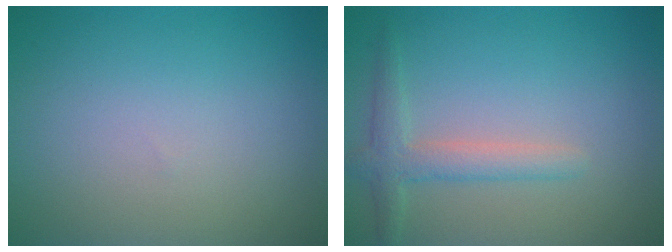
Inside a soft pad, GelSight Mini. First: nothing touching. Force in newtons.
{"total": 2.6, "press": 2.6, "slide": 0.2}